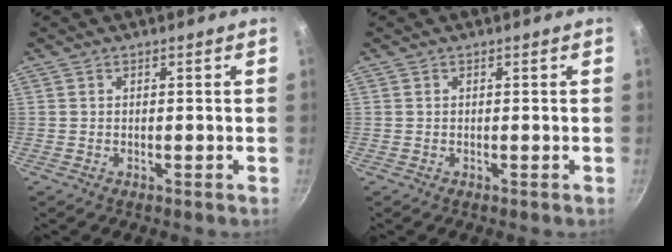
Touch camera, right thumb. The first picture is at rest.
{"total": 0.0}